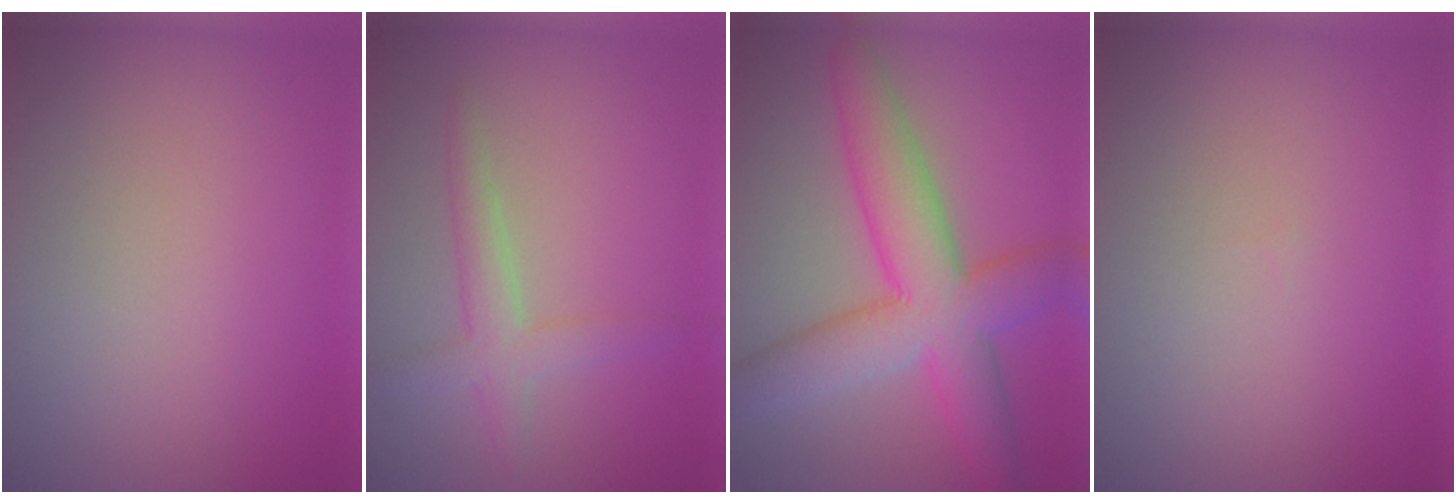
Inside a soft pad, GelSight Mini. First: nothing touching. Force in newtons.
{"total": 3.0, "press": 3.0, "slide": 0.1}
{"total": 9.0, "press": 9.0, "slide": 0.1}
{"total": 0.0}